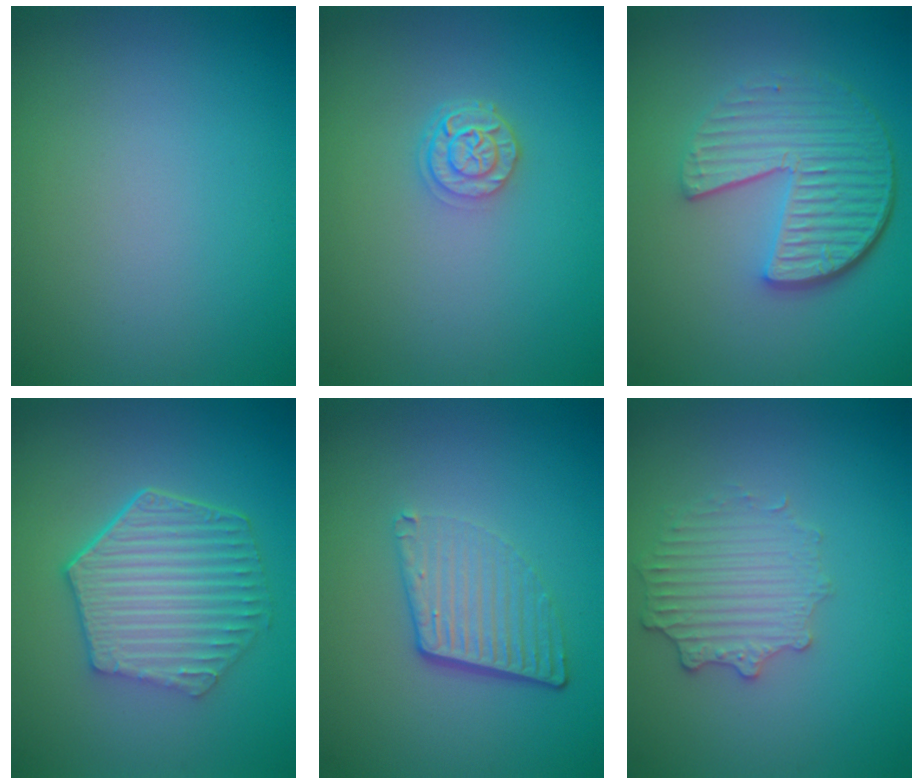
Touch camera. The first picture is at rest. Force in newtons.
{"total": 2.4, "press": 1.9, "slide": 1.4}
{"total": 6.1, "press": 4.4, "slide": 4.2}
{"total": 6.4, "press": 4.9, "slide": 4.2}
{"total": 4.3, "press": 2.8, "slide": 3.3}
{"total": 2.6, "press": 2.5, "slide": 0.9}